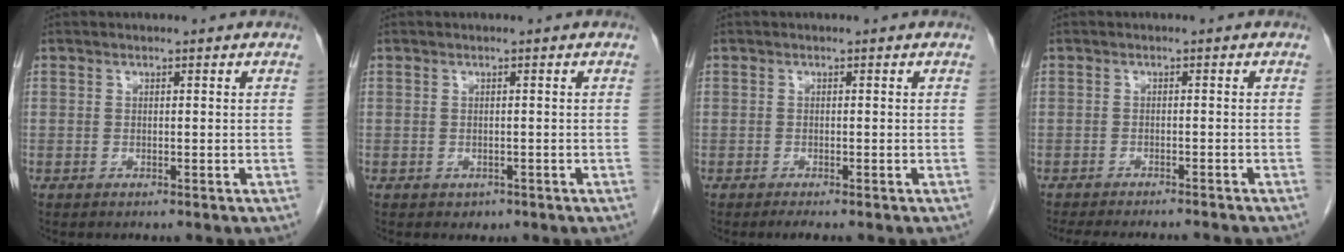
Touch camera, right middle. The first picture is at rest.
{"total": 1.0, "force": [-0.5, 0.8, 0.3], "torque": [-0.005, 0.002, -0.003]}
{"total": 1.3, "force": [-1.0, 0.2, 0.7], "torque": [-0.014, -0.004, -0.016]}
{"total": 10.9, "force": [-10.0, 1.0, 4.2], "torque": [-0.053, -0.009, -0.128]}